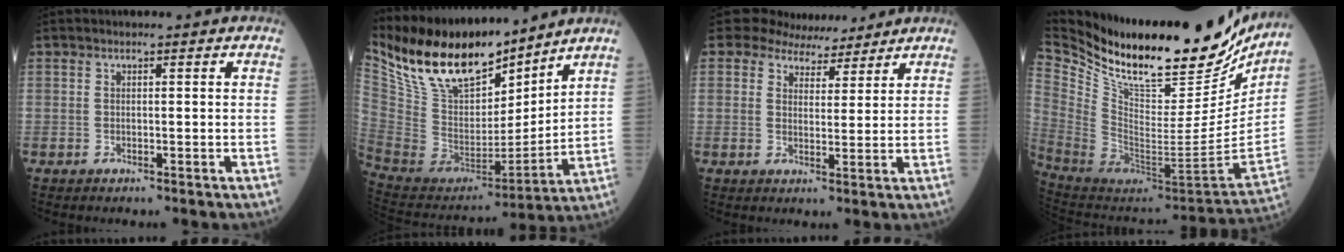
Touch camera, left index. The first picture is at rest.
{"total": 18.0, "force": [14.8, 5.7, 8.6], "torque": [-0.173, 0.002, 0.285]}
{"total": 5.9, "force": [5.4, 2.4, 0.2], "torque": [-0.002, 0.002, 0.076]}
{"total": 31.9, "force": [25.1, 9.3, 17.2], "torque": [-0.330, -0.044, 0.394]}